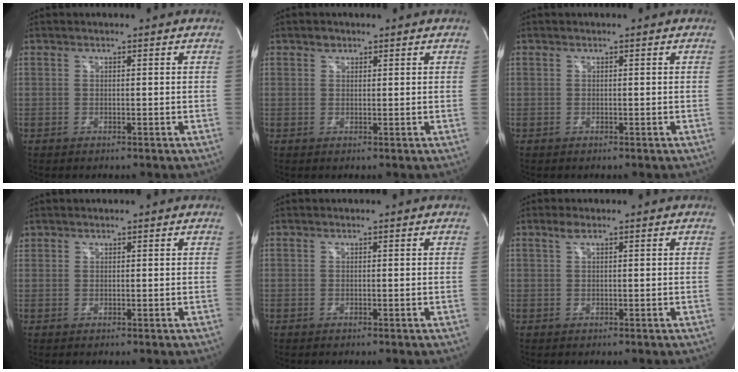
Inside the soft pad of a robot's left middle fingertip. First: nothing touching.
{"total": 1.1, "force": [0.7, 0.8, 0.2], "torque": [-0.004, -0.001, 0.011]}
{"total": 0.0}
{"total": 0.9, "force": [0.8, 0.5, -0.1], "torque": [0.002, 0.008, 0.013]}
{"total": 0.0}
{"total": 1.3, "force": [0.9, 0.2, 1.0], "torque": [-0.029, 0.008, 0.019]}